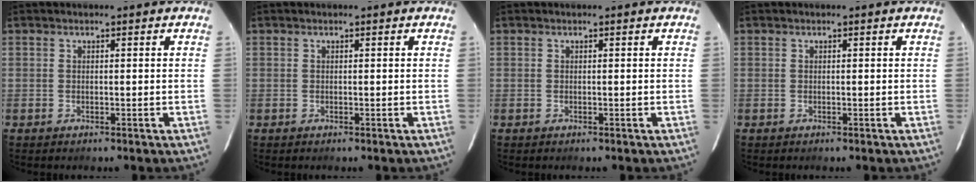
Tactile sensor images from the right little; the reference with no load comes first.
{"total": 0.0}
{"total": 0.0}
{"total": 0.0}